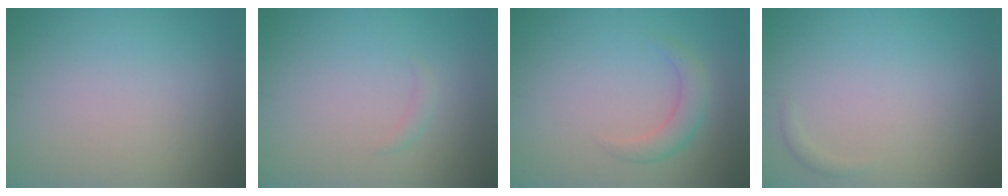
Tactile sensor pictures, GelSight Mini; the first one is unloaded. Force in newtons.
{"total": 0.7, "press": 0.7, "slide": 0.0}
{"total": 2.3, "press": 2.3, "slide": 0.1}
{"total": 0.6, "press": 0.6, "slide": 0.0}